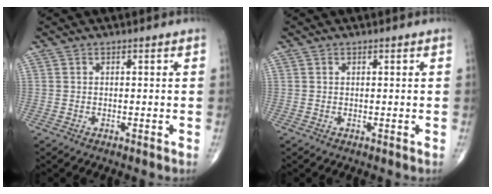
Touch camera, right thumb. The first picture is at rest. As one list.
[{"total": 0.0}]